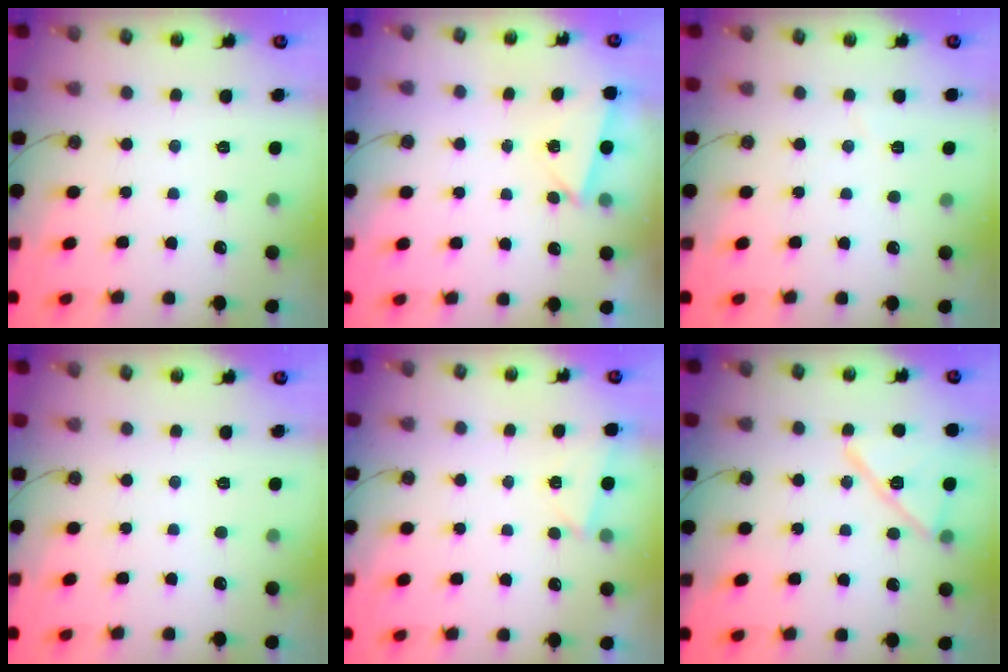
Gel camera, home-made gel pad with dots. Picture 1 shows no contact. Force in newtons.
{"total": 3.0, "press": 2.4, "slide": 1.7}
{"total": 2.9, "press": 2.7, "slide": 1.1}
{"total": 0.0}
{"total": 2.6, "press": 1.5, "slide": 2.1}
{"total": 13.0, "press": 13.0, "slide": 1.0}